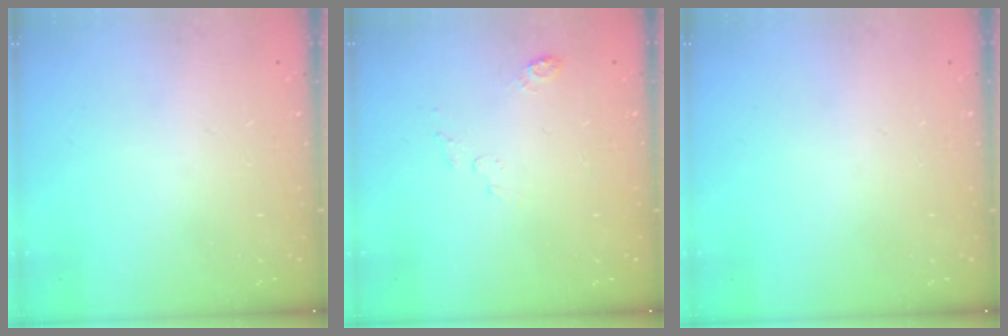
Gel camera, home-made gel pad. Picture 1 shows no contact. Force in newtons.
{"total": 4.1, "press": 4.0, "slide": 0.8}
{"total": 0.0}